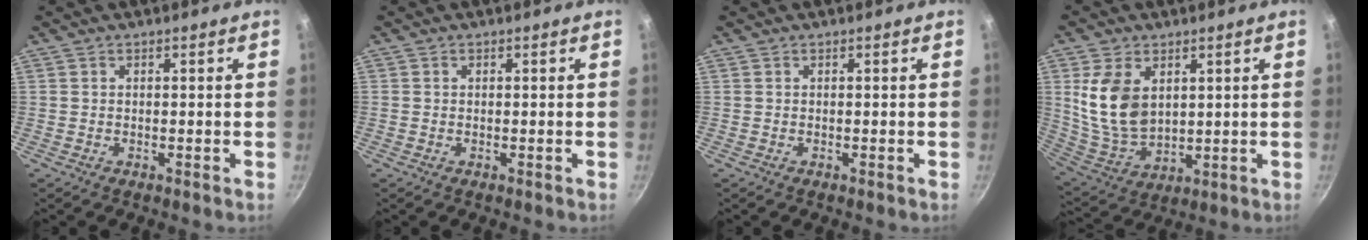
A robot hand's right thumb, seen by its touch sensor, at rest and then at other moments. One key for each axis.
{"total": 0.0}
{"total": 0.0}
{"total": 12.8, "fx": 3.4, "fy": 8.4, "fz": 9.1, "tx": -0.163, "ty": -0.026, "tz": 0.083}